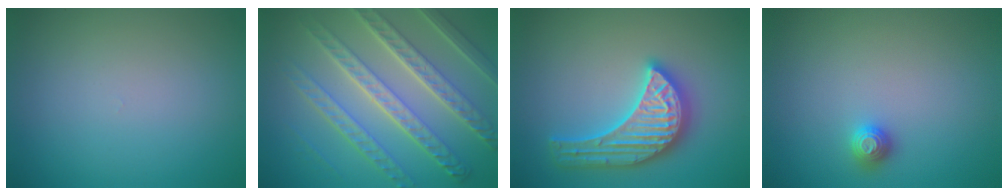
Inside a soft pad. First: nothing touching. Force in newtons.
{"total": 8.2, "press": 6.2, "slide": 5.4}
{"total": 5.6, "press": 5.6, "slide": 0.6}
{"total": 1.3, "press": 1.2, "slide": 0.3}